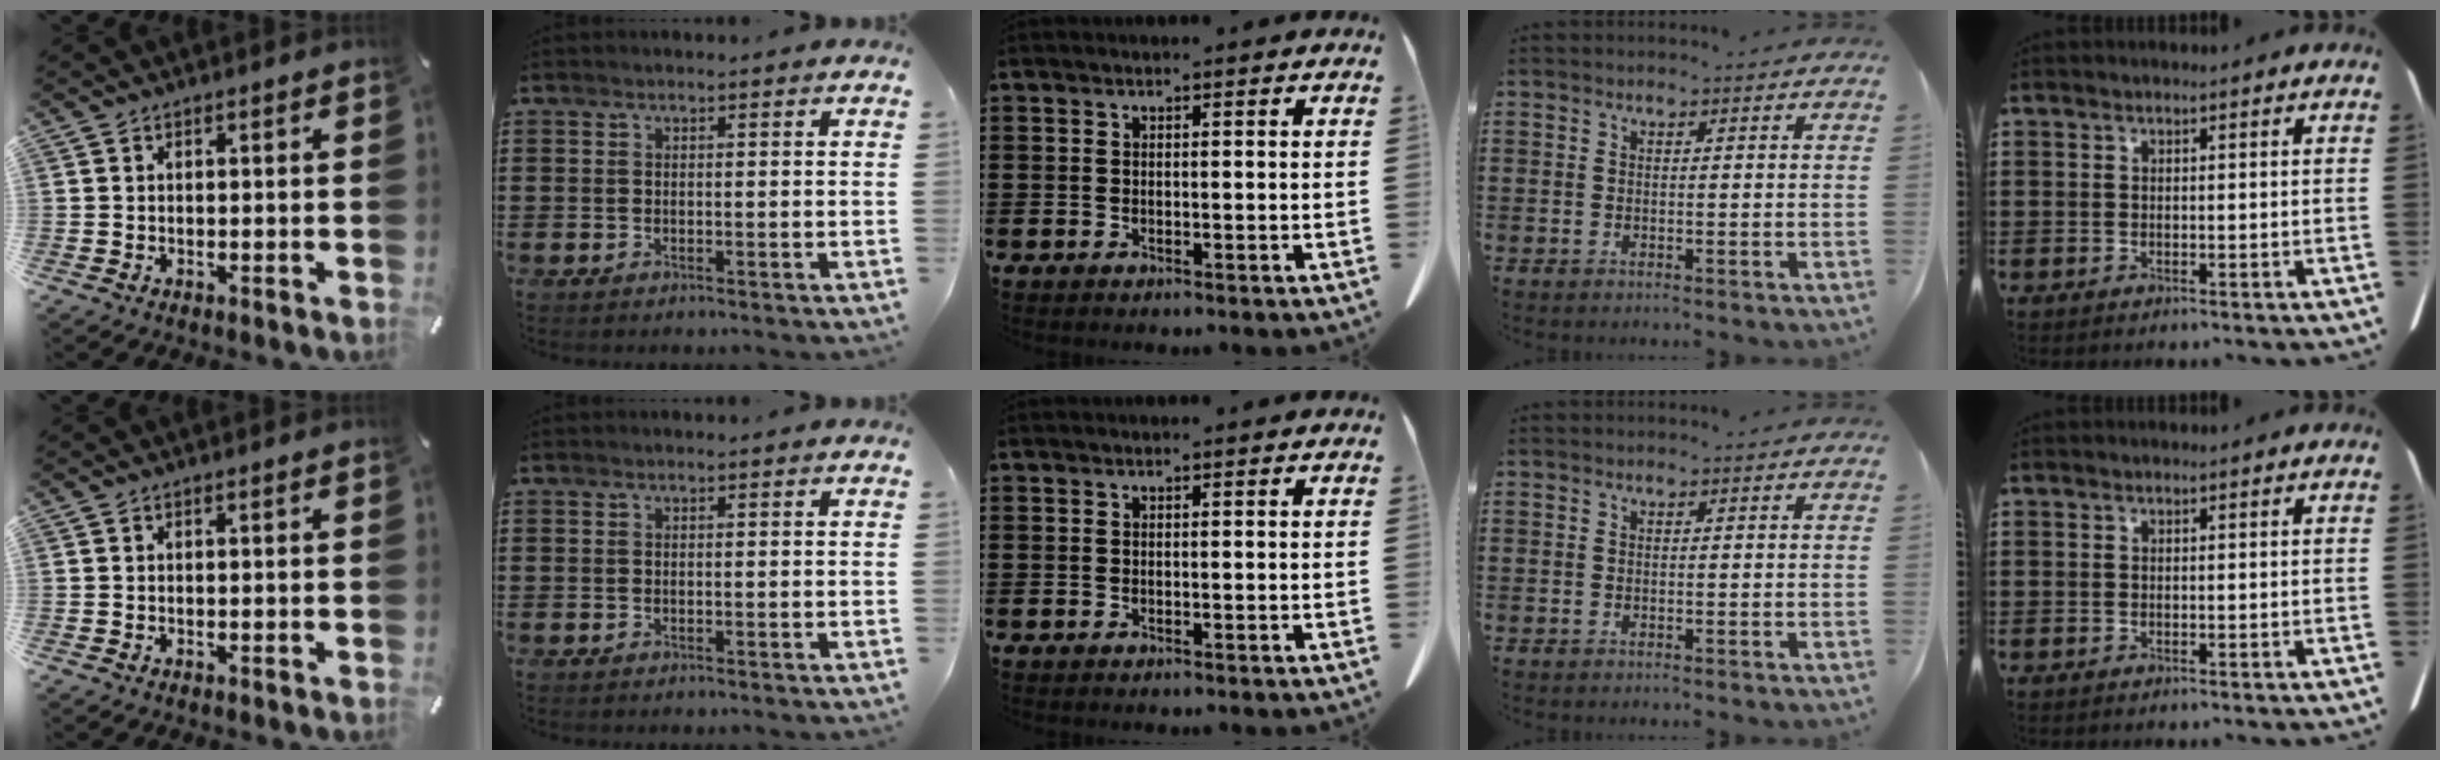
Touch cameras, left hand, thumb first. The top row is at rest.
{}